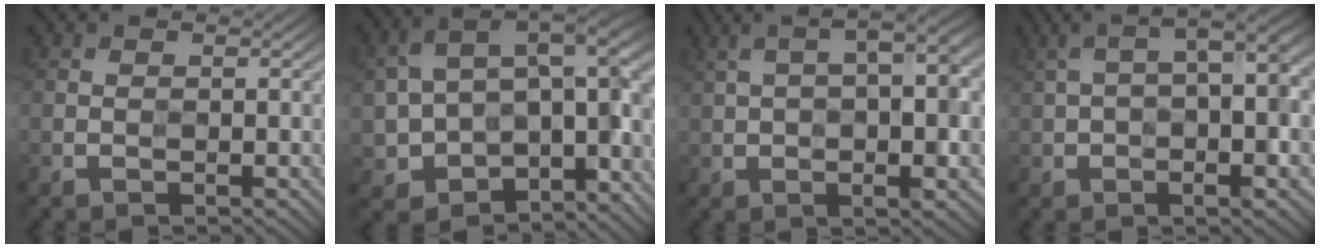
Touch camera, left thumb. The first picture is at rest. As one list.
[{"total": 14.7, "force": [-2.5, 10.8, 9.6], "torque": [-0.176, -0.047, 0.009]}, {"total": 11.7, "force": [1.2, 3.8, 11.0], "torque": [-0.194, 0.004, 0.029]}, {"total": 10.4, "force": [0.9, 3.5, 9.8], "torque": [-0.181, 0.006, 0.019]}]